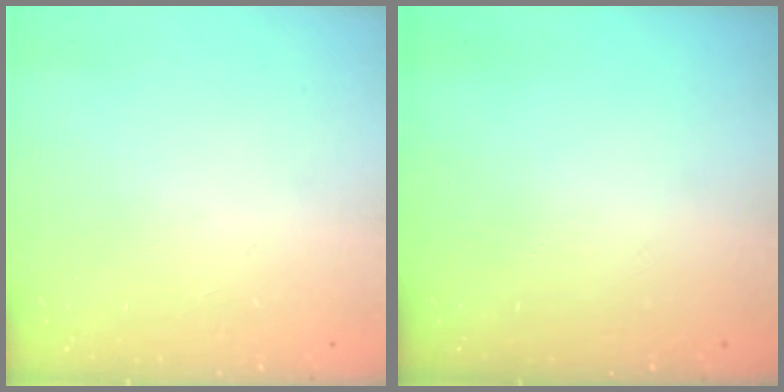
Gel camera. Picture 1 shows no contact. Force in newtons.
{"total": 0.0}